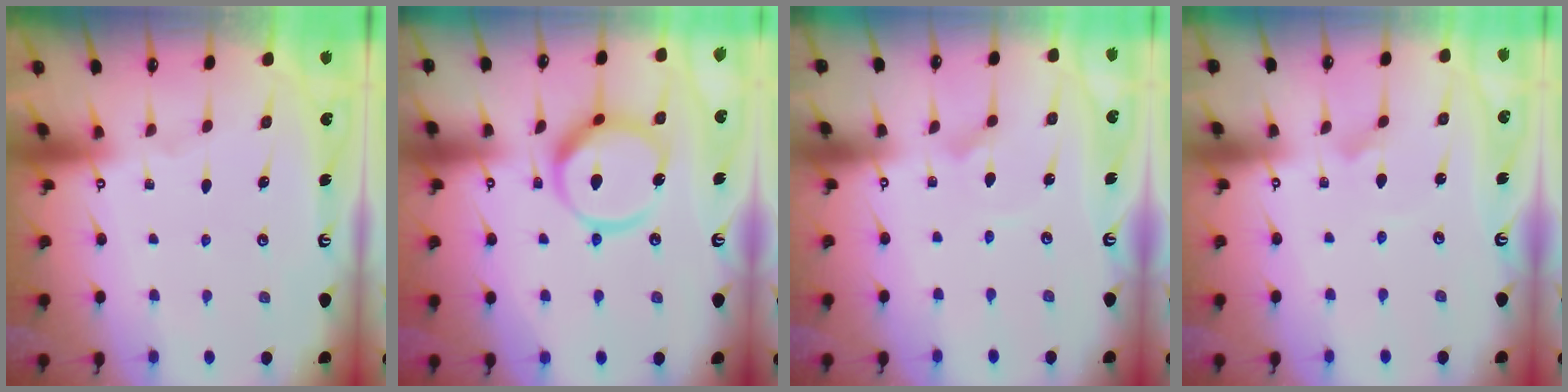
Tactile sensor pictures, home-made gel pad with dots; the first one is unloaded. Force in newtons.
{"total": 13.1, "press": 13.0, "slide": 1.7}
{"total": 2.6, "press": 2.6, "slide": 0.1}
{"total": 2.2, "press": 2.2, "slide": 0.2}